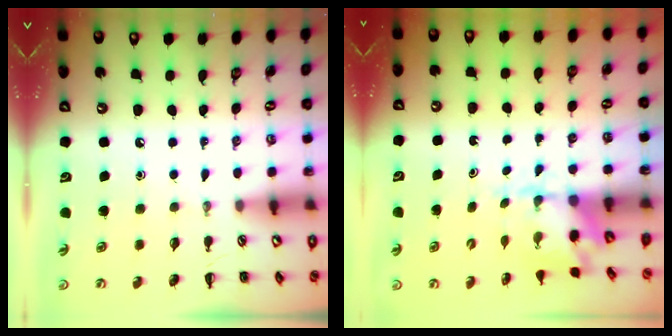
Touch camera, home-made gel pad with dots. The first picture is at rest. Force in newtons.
{"total": 4.1, "press": 4.1, "slide": 0.4}